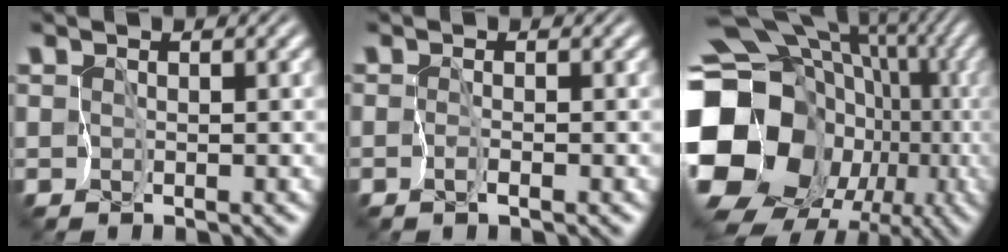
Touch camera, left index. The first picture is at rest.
{"total": 0.7, "force": [-0.6, 0.1, 0.3], "torque": [-0.007, -0.003, -0.014]}
{"total": 20.0, "force": [-2.9, 16.7, 10.7], "torque": [-0.195, 0.006, -0.070]}